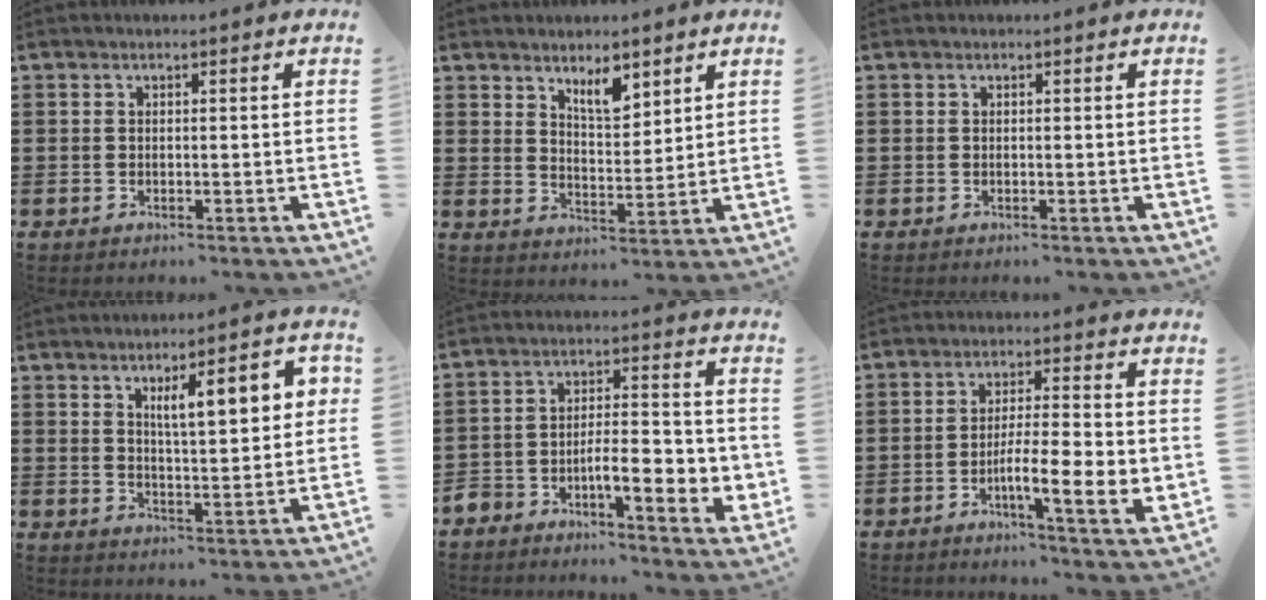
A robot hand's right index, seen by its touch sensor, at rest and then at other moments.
{"total": 5.1, "force": [3.8, 1.9, 2.7], "torque": [-0.047, -0.010, 0.066]}
{"total": 0.0}
{"total": 8.3, "force": [3.2, 2.3, 7.3], "torque": [-0.112, -0.001, 0.046]}
{"total": 6.9, "force": [-3.6, 2.6, 5.3], "torque": [-0.096, -0.003, -0.067]}
{"total": 8.2, "force": [-2.2, 1.4, 7.8], "torque": [-0.122, -0.005, -0.037]}